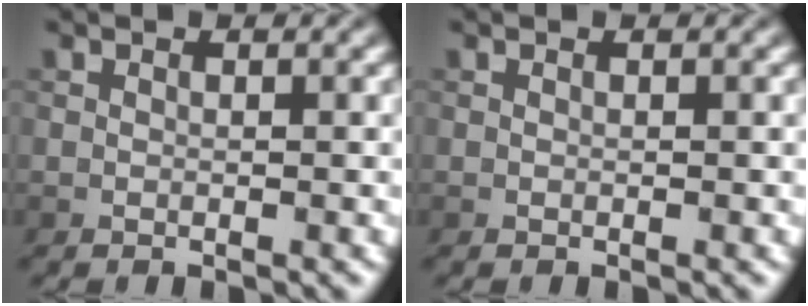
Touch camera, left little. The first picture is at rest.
{"total": 0.0}